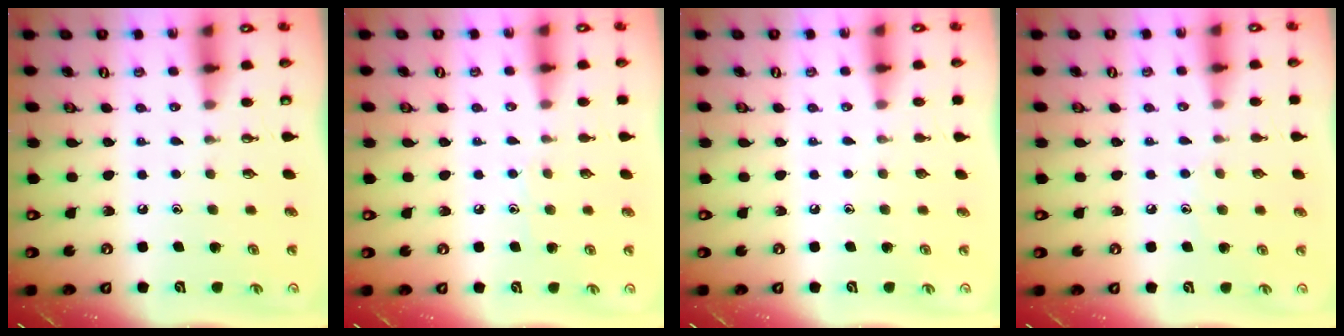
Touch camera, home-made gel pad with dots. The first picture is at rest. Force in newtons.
{"total": 5.6, "press": 5.6, "slide": 0.6}
{"total": 0.0}
{"total": 5.2, "press": 5.2, "slide": 0.6}